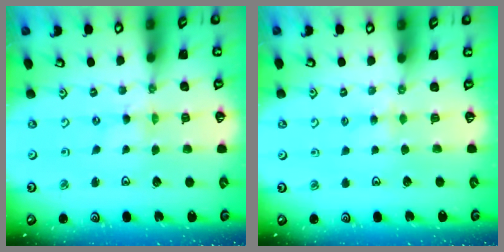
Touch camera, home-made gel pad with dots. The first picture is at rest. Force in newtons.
{"total": 3.6, "press": 3.5, "slide": 0.6}